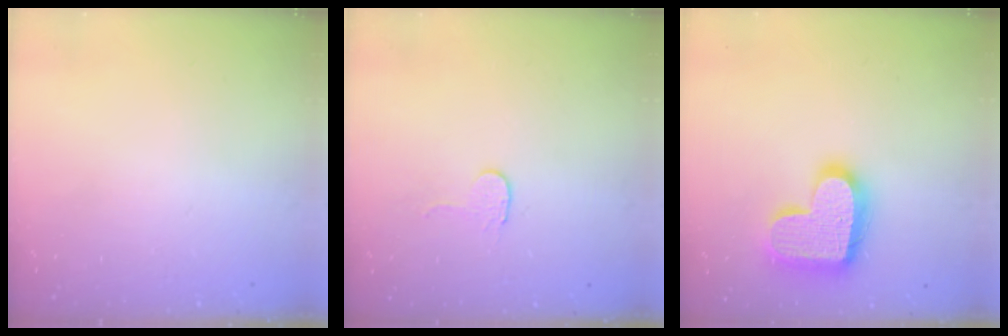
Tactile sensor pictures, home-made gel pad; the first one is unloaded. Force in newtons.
{"total": 2.7, "press": 2.7, "slide": 0.2}
{"total": 18.7, "press": 18.6, "slide": 1.1}